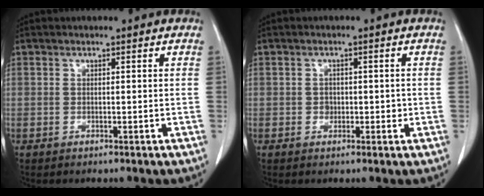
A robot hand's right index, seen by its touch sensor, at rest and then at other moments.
{"total": 1.9, "force": [-0.2, 1.6, 1.0], "torque": [-0.012, 0.004, -0.002]}